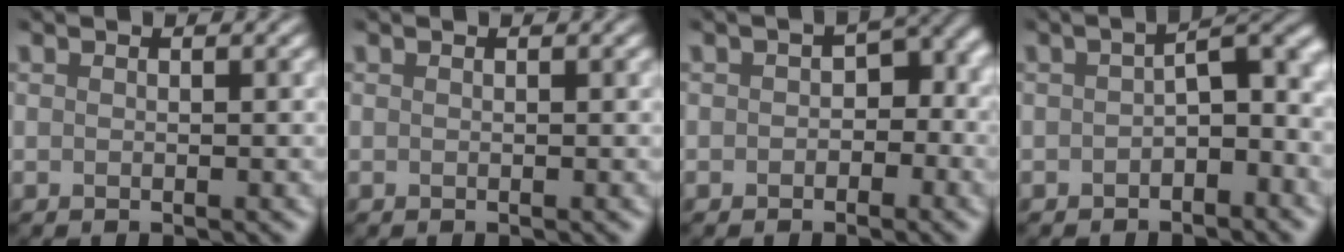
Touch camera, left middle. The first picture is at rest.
{"total": 0.0}
{"total": 2.5, "force": [-1.0, 1.8, 1.4], "torque": [-0.004, 0.008, -0.026]}
{"total": 3.7, "force": [-1.7, 1.5, 2.8], "torque": [-0.034, 0.010, -0.036]}